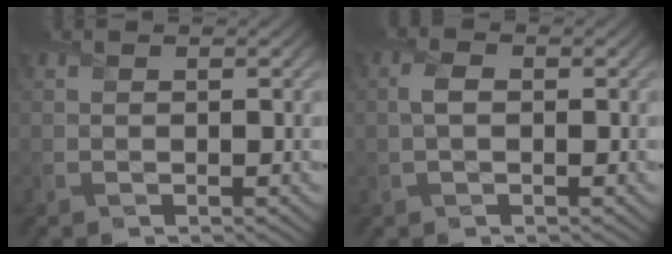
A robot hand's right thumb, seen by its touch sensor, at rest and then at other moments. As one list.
[{"total": 1.7, "force": [0.0, 1.0, 1.4], "torque": [-0.034, 0.003, -0.001]}]